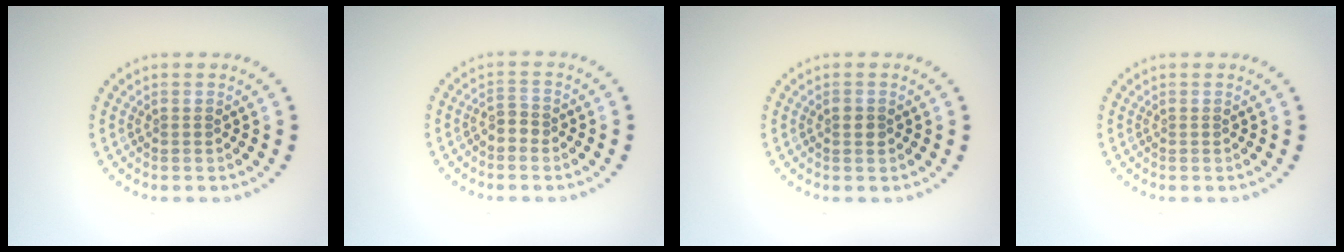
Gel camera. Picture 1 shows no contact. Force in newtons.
{"total": 1.3, "press": 1.2, "slide": 0.5}
{"total": 1.0, "press": 1.0, "slide": 0.1}
{"total": 0.0}